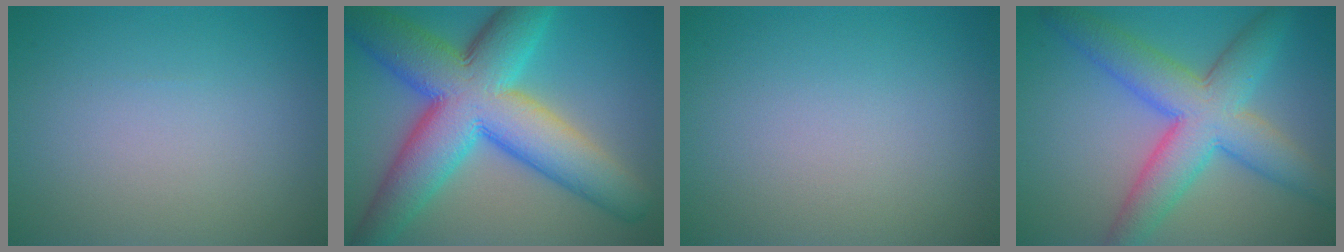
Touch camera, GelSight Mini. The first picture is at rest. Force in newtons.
{"total": 13.4, "press": 13.4, "slide": 0.3}
{"total": 0.0}
{"total": 8.2, "press": 8.1, "slide": 0.2}